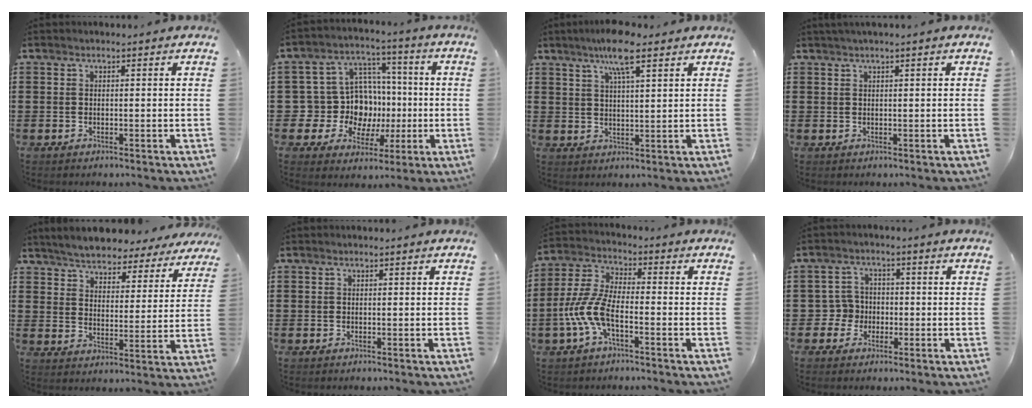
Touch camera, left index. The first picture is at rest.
{"total": 11.2, "force": [-0.8, 10.7, 3.2], "torque": [-0.097, 0.000, -0.001]}
{"total": 7.3, "force": [4.9, 1.2, 5.4], "torque": [-0.109, 0.002, 0.083]}
{"total": 1.0, "force": [0.5, -0.1, 0.8], "torque": [-0.014, -0.001, 0.010]}
{"total": 5.0, "force": [5.0, 0.1, 0.4], "torque": [-0.036, -0.035, 0.084]}
{"total": 0.0}
{"total": 7.8, "force": [-3.1, 2.8, 6.6], "torque": [-0.164, -0.011, -0.064]}
{"total": 3.8, "force": [-1.3, 3.5, 0.7], "torque": [-0.036, 0.004, -0.030]}